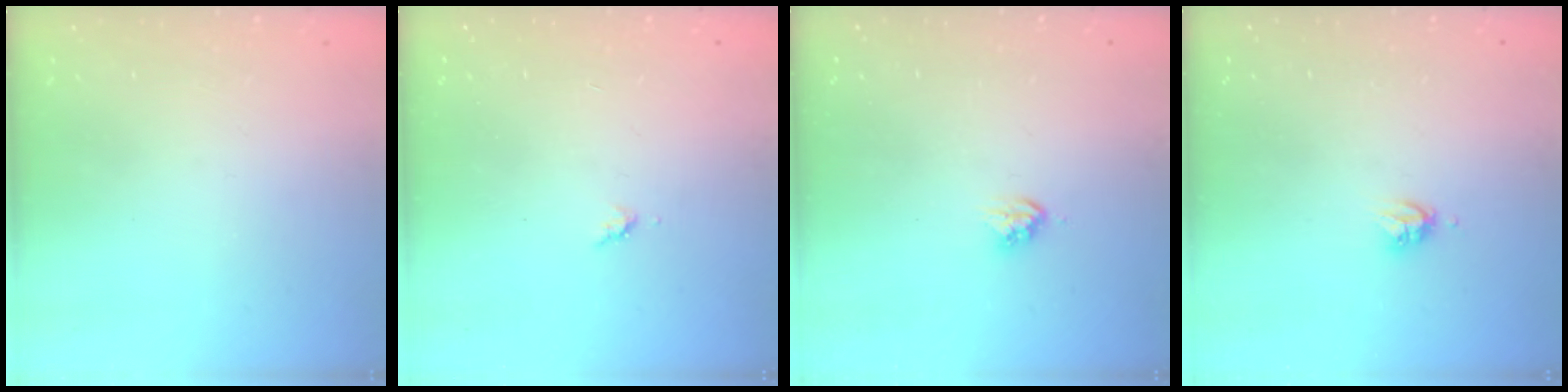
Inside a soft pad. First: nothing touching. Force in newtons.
{"total": 3.0, "press": 2.9, "slide": 0.5}
{"total": 3.7, "press": 3.7, "slide": 0.5}
{"total": 3.7, "press": 3.6, "slide": 0.5}